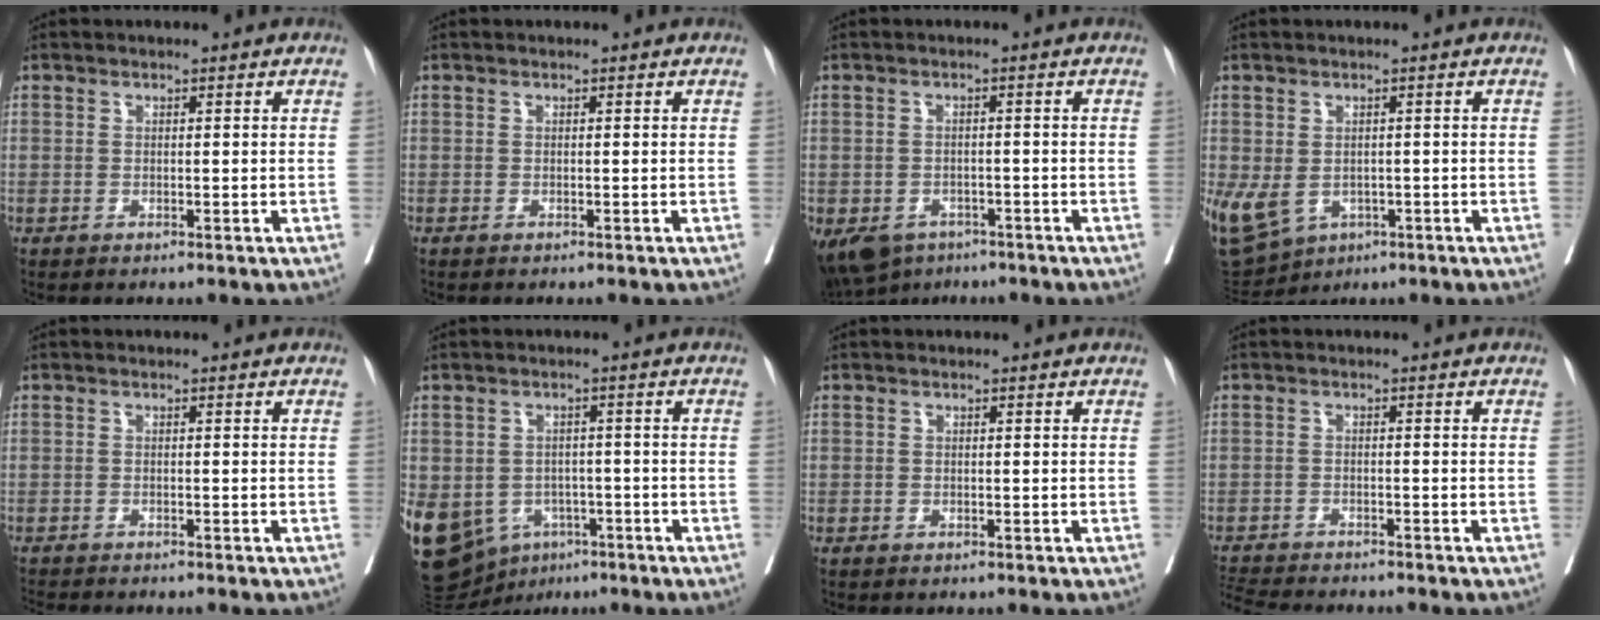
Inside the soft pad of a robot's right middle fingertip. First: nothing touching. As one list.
[{"total": 0.0}, {"total": 10.2, "force": [-6.3, 7.1, 3.7], "torque": [-0.098, -0.015, -0.086]}, {"total": 16.3, "force": [-5.9, 12.9, 8.0], "torque": [-0.218, -0.007, -0.073]}, {"total": 3.7, "force": [-3.5, 0.0, 1.2], "torque": [-0.016, -0.009, -0.056]}, {"total": 23.1, "force": [-9.6, 18.1, 10.6], "torque": [-0.333, -0.011, -0.130]}, {"total": 1.2, "force": [-0.3, 1.2, -0.1], "torque": [0.009, 0.007, -0.008]}, {"total": 8.2, "force": [-7.7, 0.6, 2.7], "torque": [-0.042, -0.012, -0.123]}]